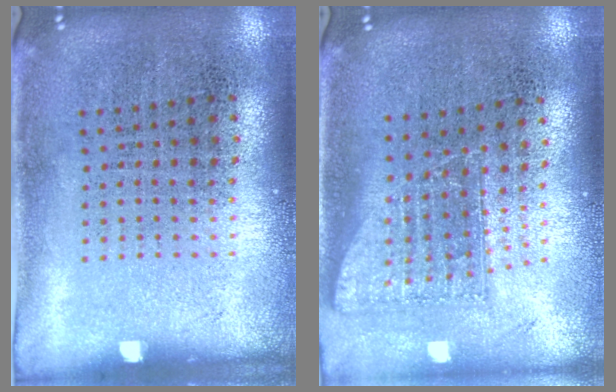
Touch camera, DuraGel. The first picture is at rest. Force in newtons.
{"total": 1.7, "press": 1.3, "slide": 1.2}